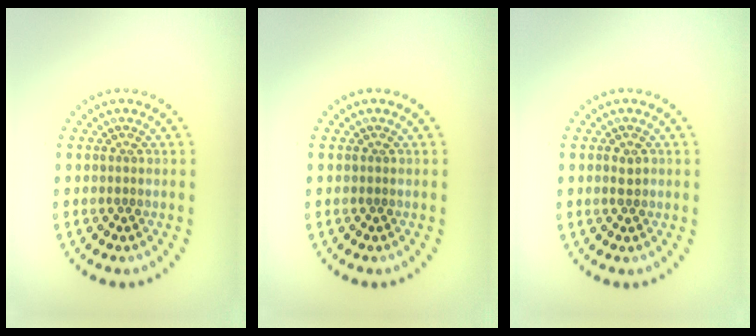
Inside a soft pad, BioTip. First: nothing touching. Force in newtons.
{"total": 0.0}
{"total": 1.1, "press": 1.0, "slide": 0.2}